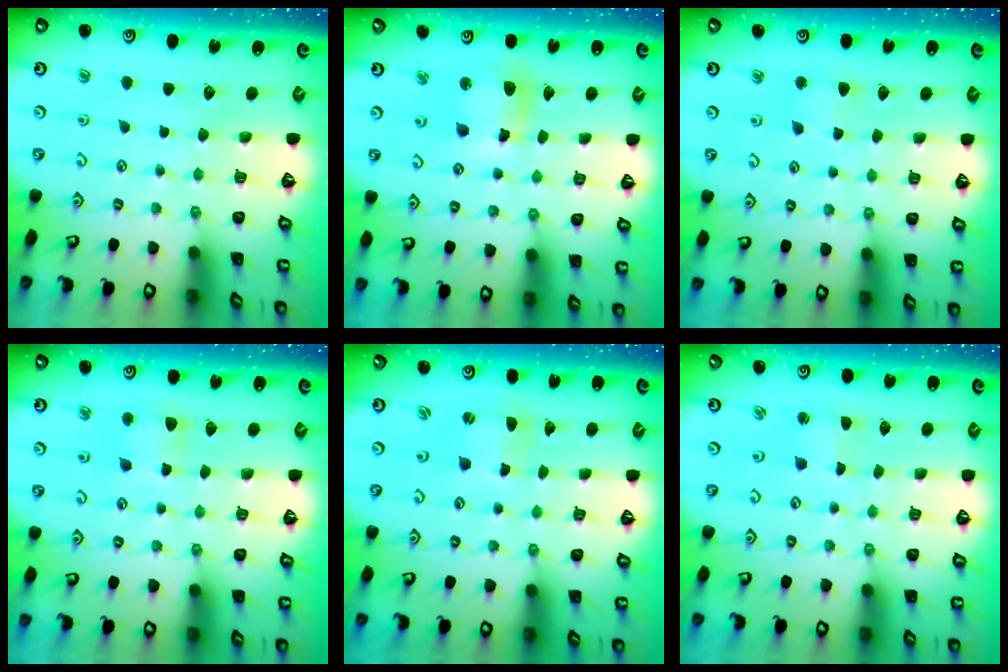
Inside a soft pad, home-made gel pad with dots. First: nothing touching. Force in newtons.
{"total": 10.7, "press": 10.6, "slide": 1.3}
{"total": 2.5, "press": 2.4, "slide": 0.7}
{"total": 4.9, "press": 4.8, "slide": 0.7}
{"total": 1.4, "press": 1.4, "slide": 0.2}
{"total": 1.4, "press": 1.3, "slide": 0.3}